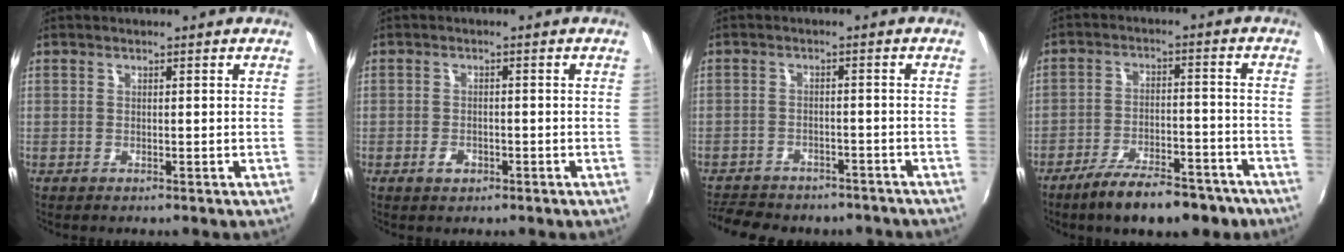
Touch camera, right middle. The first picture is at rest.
{"total": 1.6, "force": [-0.7, 1.1, 1.0], "torque": [-0.019, -0.001, -0.014]}
{"total": 12.4, "force": [-10.4, 4.8, 4.8], "torque": [-0.119, -0.011, -0.148]}
{"total": 12.7, "force": [-9.6, 4.1, 7.3], "torque": [-0.134, -0.002, -0.144]}